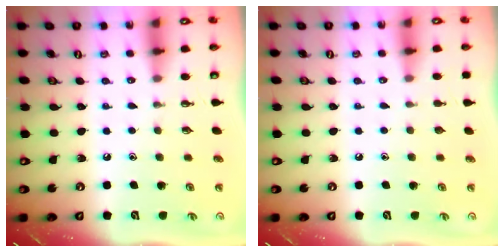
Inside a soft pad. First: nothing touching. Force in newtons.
{"total": 0.0}